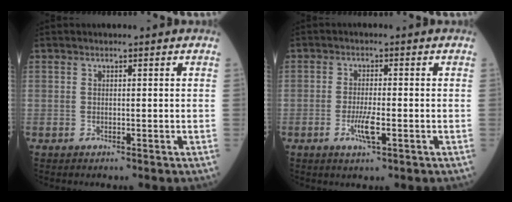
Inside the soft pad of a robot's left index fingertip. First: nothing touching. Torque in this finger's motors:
{"motor_torque": [-0.13, -0.03, 0.08, 0.03]}